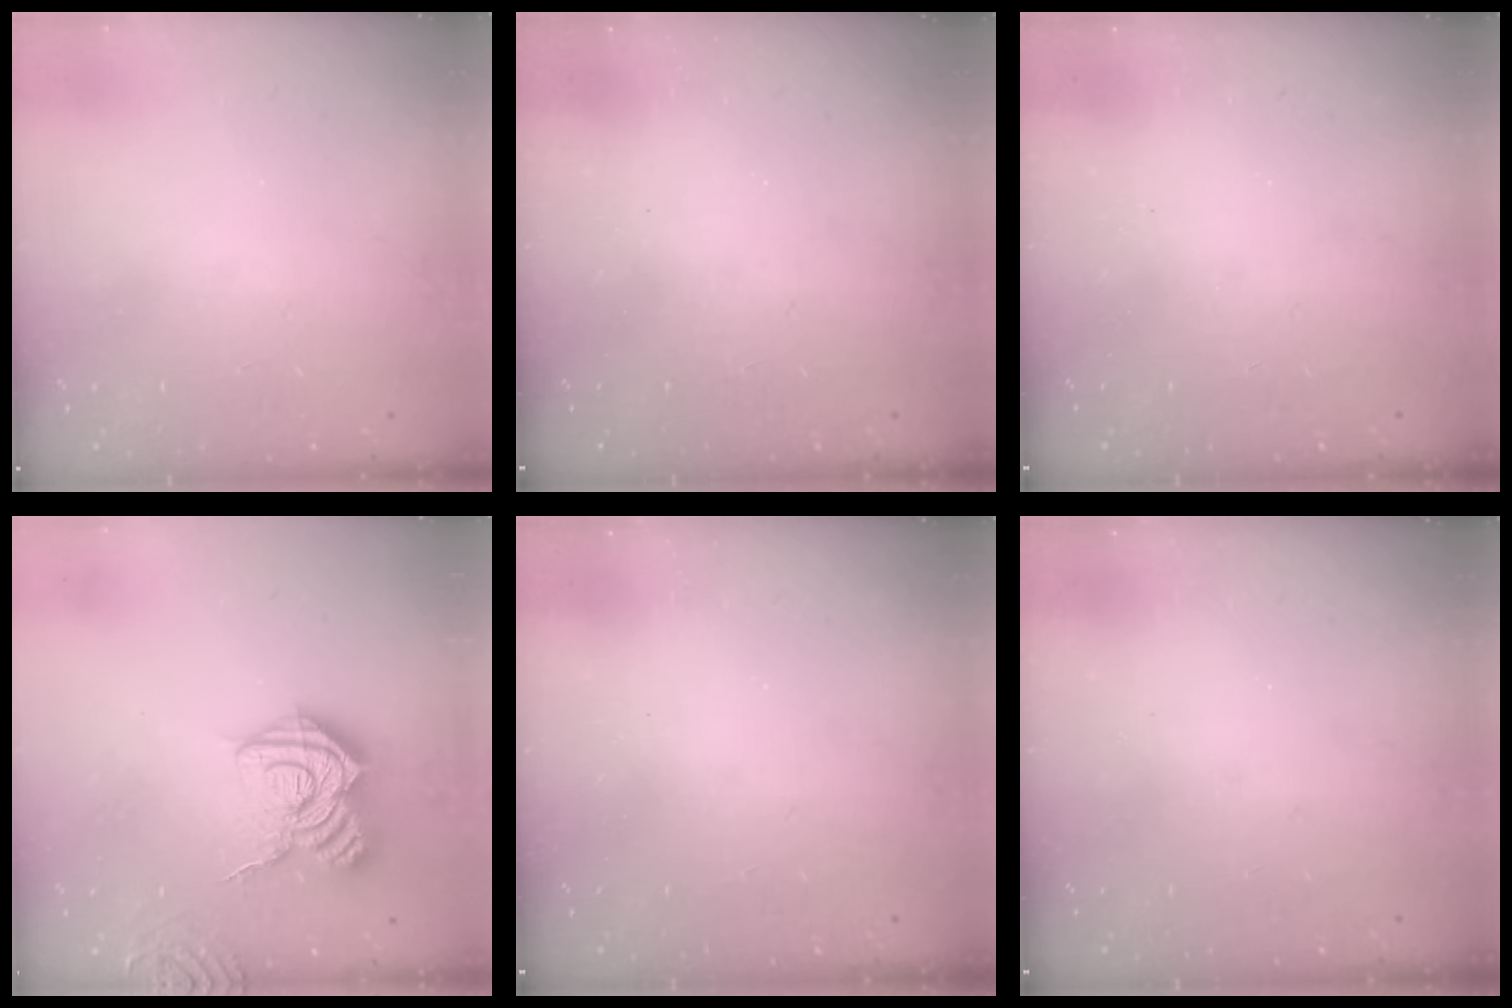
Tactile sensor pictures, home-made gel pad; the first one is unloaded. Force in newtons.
{"total": 2.5, "press": 2.4, "slide": 0.8}
{"total": 2.3, "press": 2.1, "slide": 0.8}
{"total": 17.2, "press": 17.2, "slide": 1.5}
{"total": 2.3, "press": 2.2, "slide": 0.7}
{"total": 2.3, "press": 2.2, "slide": 0.8}